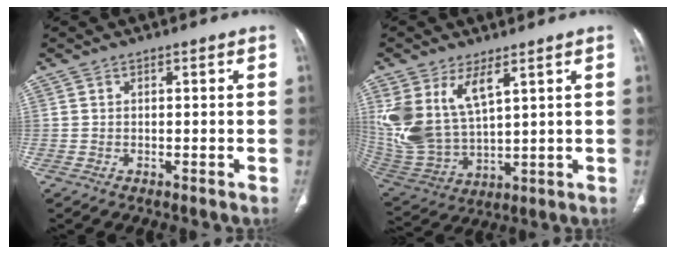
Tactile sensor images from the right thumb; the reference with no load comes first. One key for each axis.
{"total": 14.8, "fx": 6.5, "fy": 7.3, "fz": 11.2, "tx": -0.232, "ty": -0.026, "tz": 0.152}